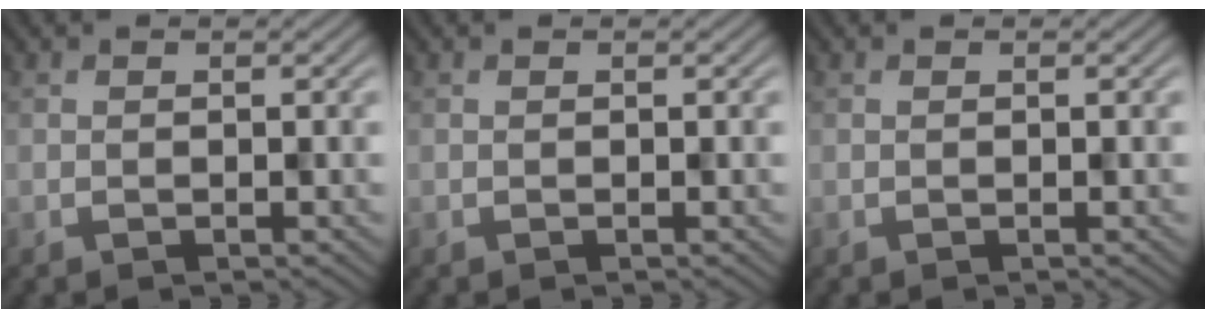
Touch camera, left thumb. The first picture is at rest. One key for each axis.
{"total": 0.0}
{"total": 0.0}